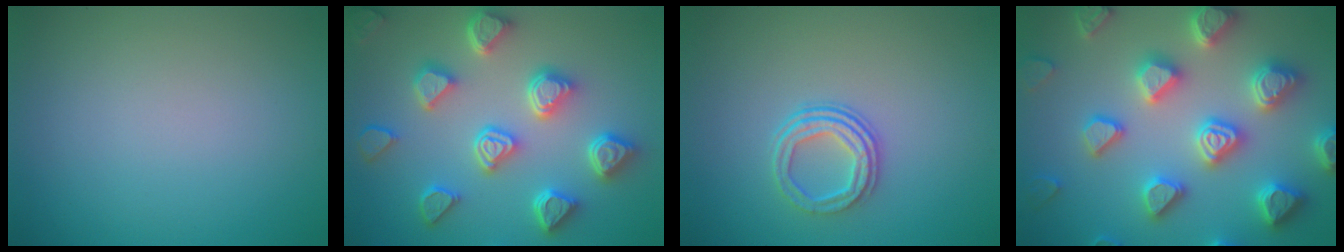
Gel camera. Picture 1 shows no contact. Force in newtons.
{"total": 7.0, "press": 6.0, "slide": 3.6}
{"total": 3.1, "press": 2.4, "slide": 1.9}
{"total": 7.3, "press": 7.1, "slide": 1.7}